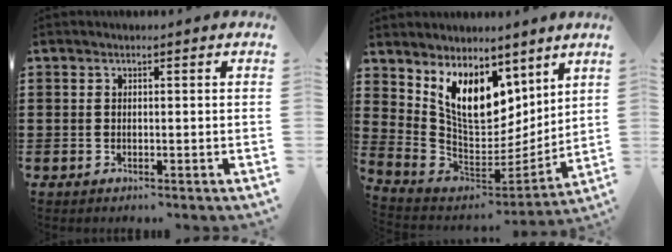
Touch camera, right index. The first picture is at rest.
{"total": 10.8, "force": [6.1, 6.5, 6.1], "torque": [-0.134, -0.035, 0.123]}